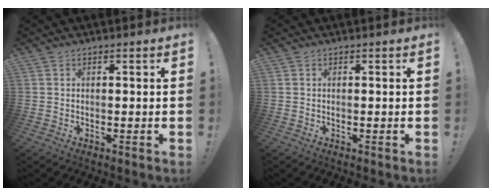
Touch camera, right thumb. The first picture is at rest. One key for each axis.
{"total": 0.0}